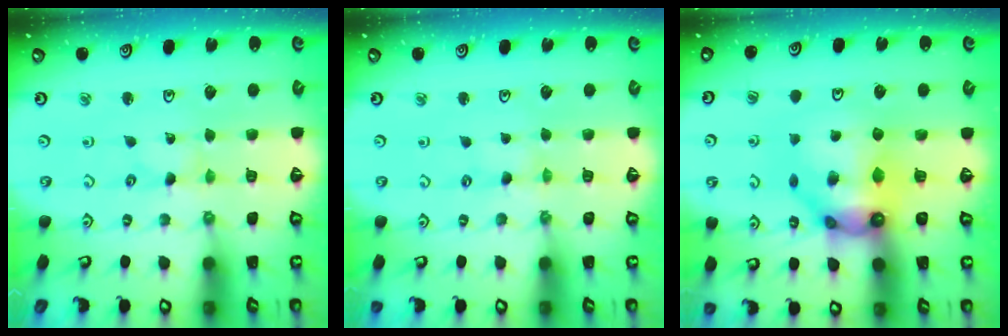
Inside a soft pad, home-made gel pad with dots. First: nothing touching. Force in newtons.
{"total": 0.0}
{"total": 12.7, "press": 12.6, "slide": 1.6}